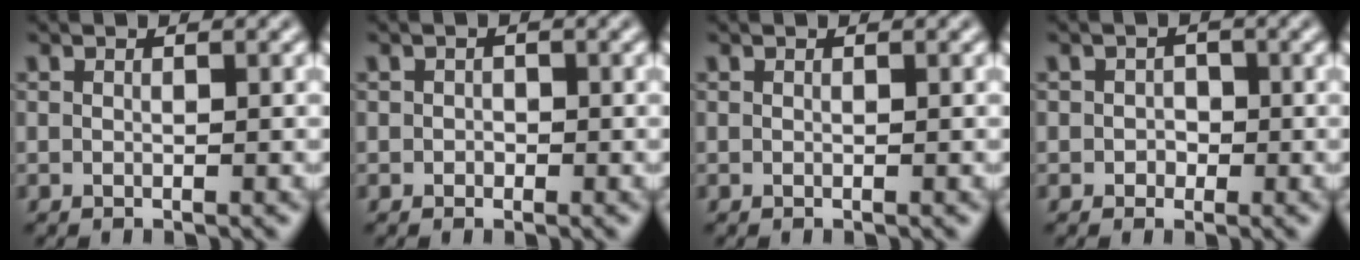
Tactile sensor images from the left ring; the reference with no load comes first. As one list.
[{"total": 0.8, "force": [-0.1, 0.7, 0.2], "torque": [0.000, -0.005, -0.005]}, {"total": 0.0}, {"total": 1.4, "force": [-0.1, 1.3, 0.4], "torque": [0.006, -0.002, -0.006]}]